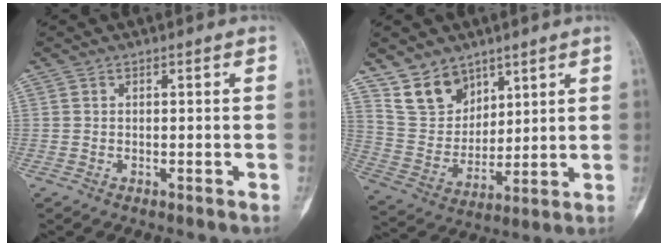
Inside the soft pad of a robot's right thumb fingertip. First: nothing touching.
{"total": 10.7, "force": [7.6, 6.9, 3.1], "torque": [-0.030, -0.052, 0.163]}